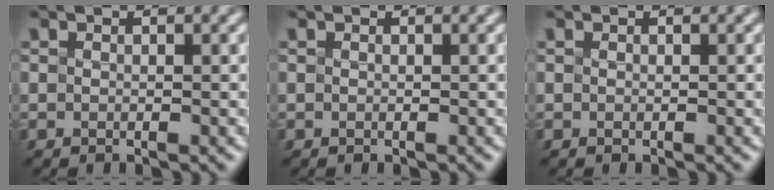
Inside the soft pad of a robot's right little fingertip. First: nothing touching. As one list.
[{"total": 0.0}, {"total": 0.0}]